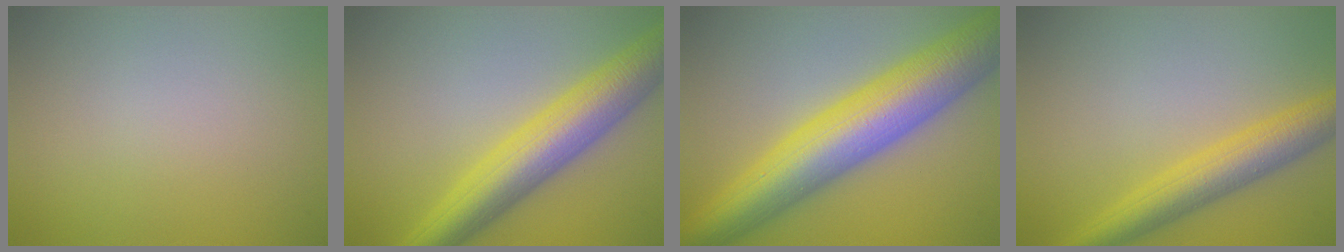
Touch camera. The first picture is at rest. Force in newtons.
{"total": 7.8, "press": 7.8, "slide": 0.1}
{"total": 11.4, "press": 11.4, "slide": 0.4}
{"total": 5.2, "press": 5.2, "slide": 0.2}